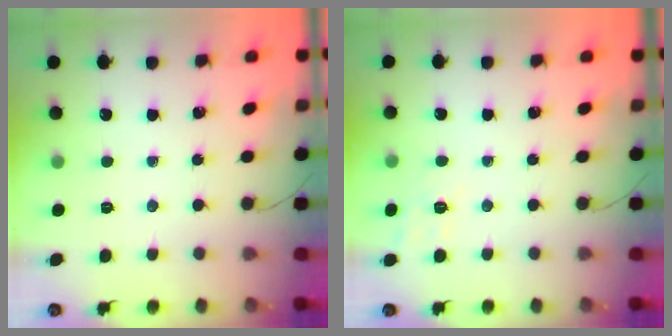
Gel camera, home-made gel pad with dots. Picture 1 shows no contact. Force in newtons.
{"total": 3.7, "press": 2.9, "slide": 2.2}